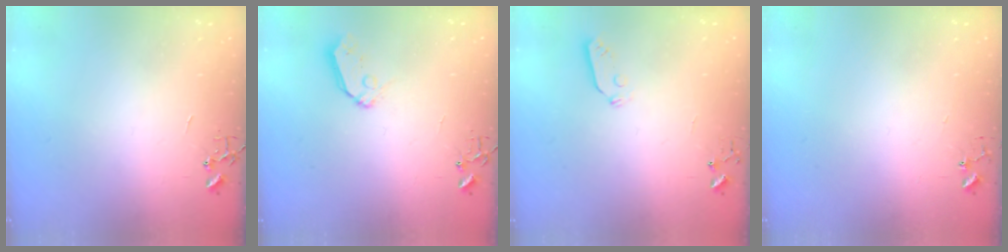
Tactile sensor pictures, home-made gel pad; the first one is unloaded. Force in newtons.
{"total": 6.9, "press": 6.9, "slide": 0.5}
{"total": 3.6, "press": 3.6, "slide": 0.6}
{"total": 3.1, "press": 3.1, "slide": 0.3}